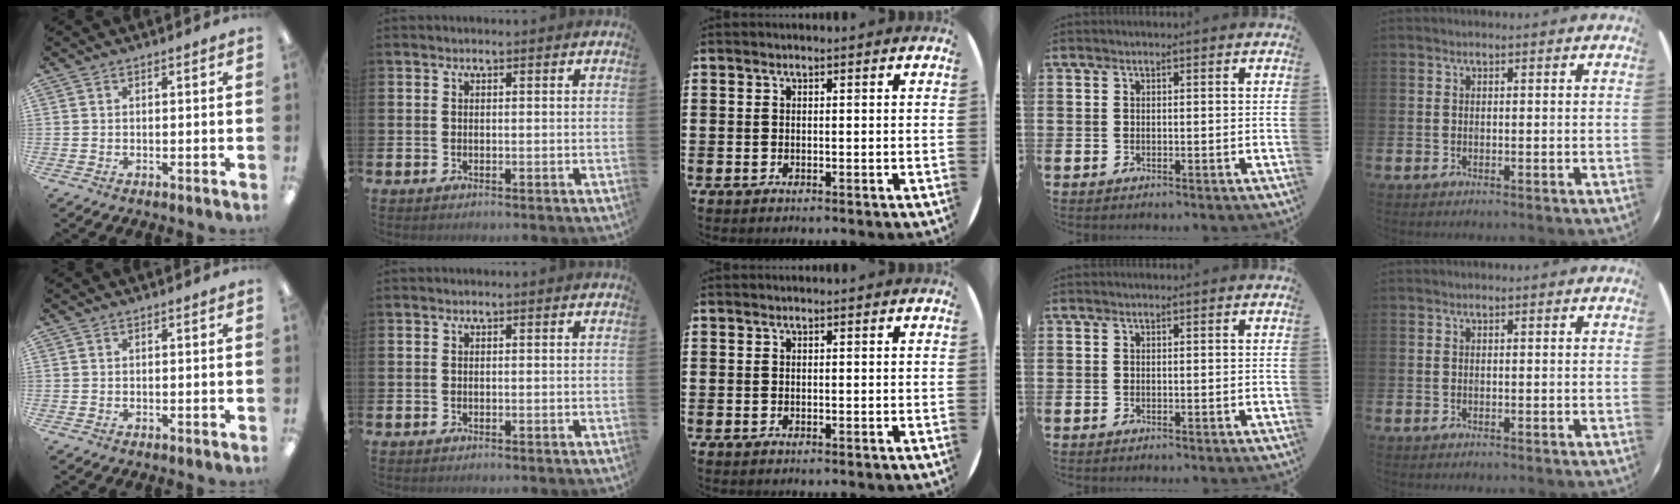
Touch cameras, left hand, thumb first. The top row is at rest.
{}